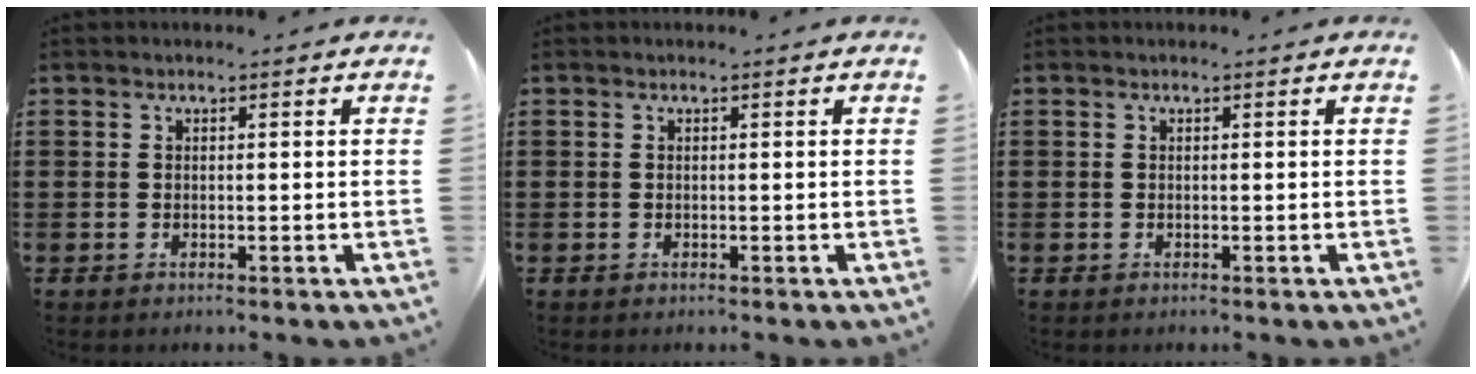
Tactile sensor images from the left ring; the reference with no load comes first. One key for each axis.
{"total": 0.0}
{"total": 0.0}